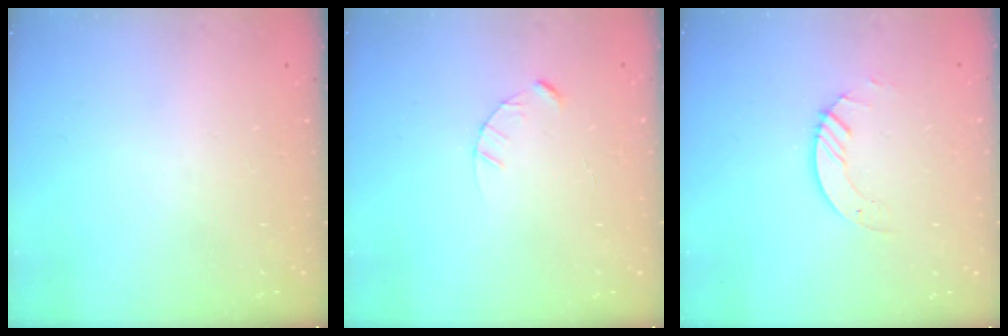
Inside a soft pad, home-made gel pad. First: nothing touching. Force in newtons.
{"total": 2.4, "press": 2.4, "slide": 0.3}
{"total": 2.8, "press": 2.8, "slide": 0.3}